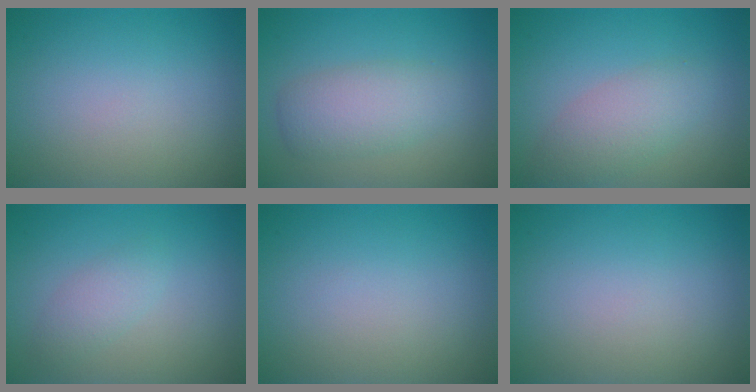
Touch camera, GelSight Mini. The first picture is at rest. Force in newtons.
{"total": 3.8, "press": 3.8, "slide": 0.2}
{"total": 3.3, "press": 3.3, "slide": 0.2}
{"total": 1.7, "press": 1.7, "slide": 0.1}
{"total": 0.0}
{"total": 0.5, "press": 0.5, "slide": 0.1}